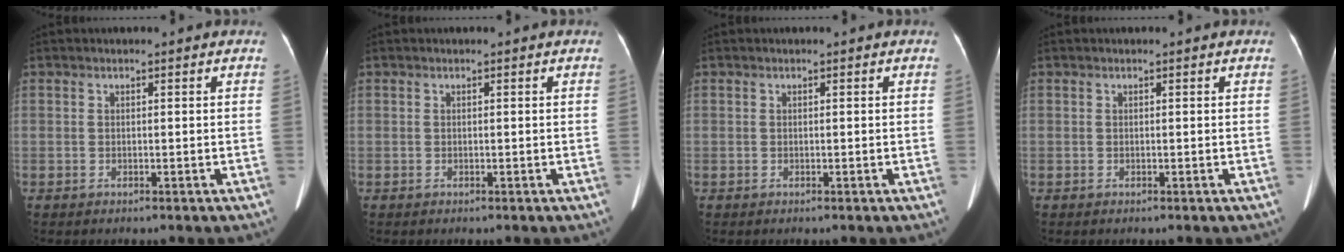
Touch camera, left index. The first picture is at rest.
{"total": 0.0}
{"total": 0.0}
{"total": 0.0}